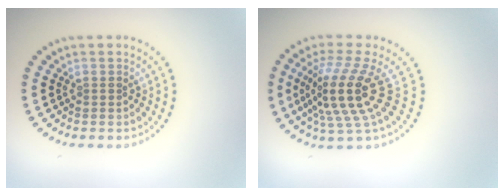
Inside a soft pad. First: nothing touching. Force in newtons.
{"total": 5.4, "press": 4.0, "slide": 3.7}